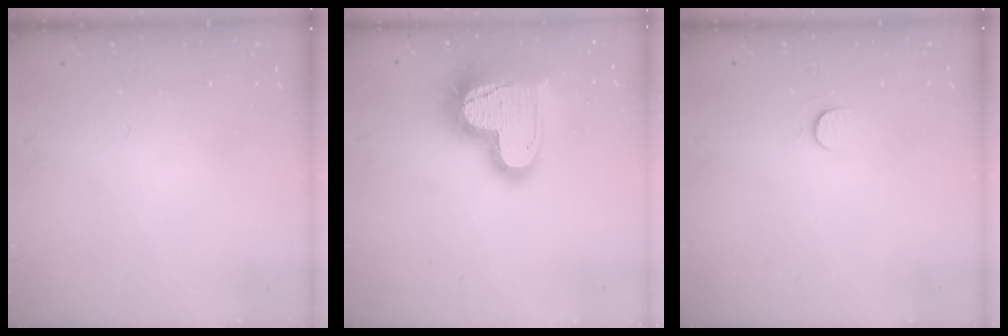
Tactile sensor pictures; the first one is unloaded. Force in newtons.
{"total": 19.8, "press": 19.8, "slide": 1.7}
{"total": 5.0, "press": 4.9, "slide": 0.6}